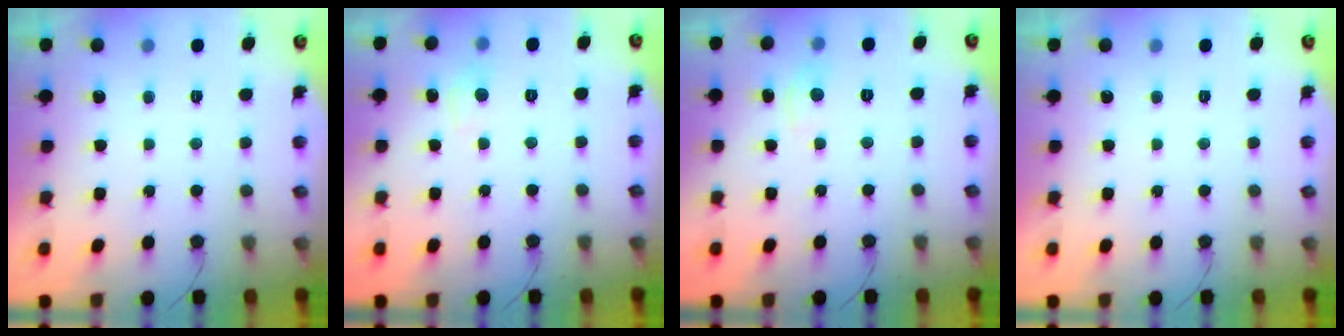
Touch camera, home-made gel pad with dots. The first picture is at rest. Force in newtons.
{"total": 3.5, "press": 3.4, "slide": 0.4}
{"total": 3.6, "press": 3.6, "slide": 0.4}
{"total": 0.0}